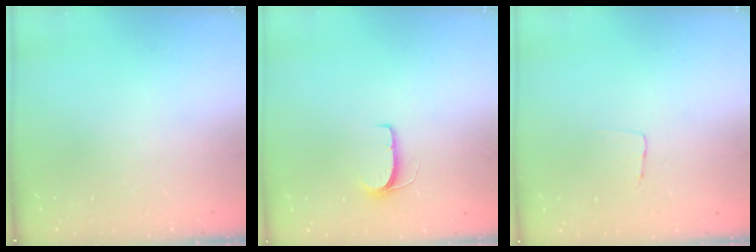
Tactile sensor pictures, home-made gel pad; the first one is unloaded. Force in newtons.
{"total": 6.1, "press": 6.1, "slide": 0.5}
{"total": 3.2, "press": 3.2, "slide": 0.2}